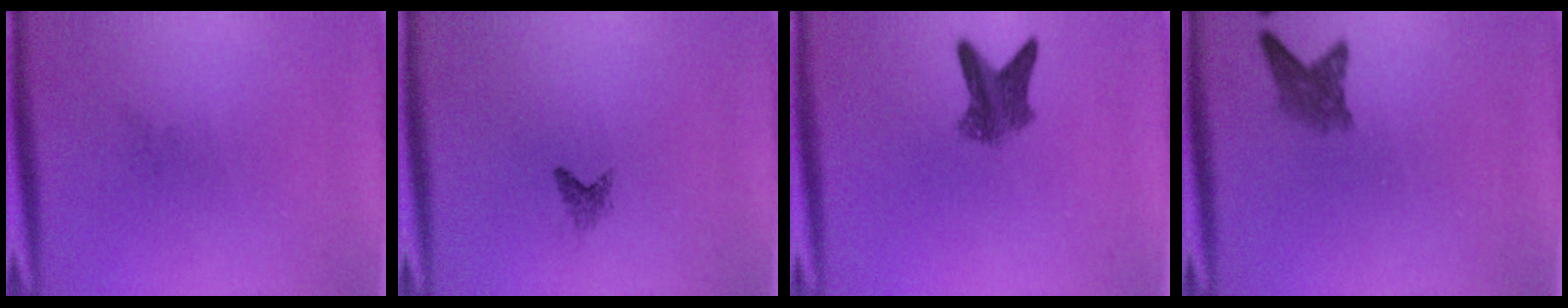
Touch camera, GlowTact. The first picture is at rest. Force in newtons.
{"total": 1.0}
{"total": 4.8}
{"total": 2.9}